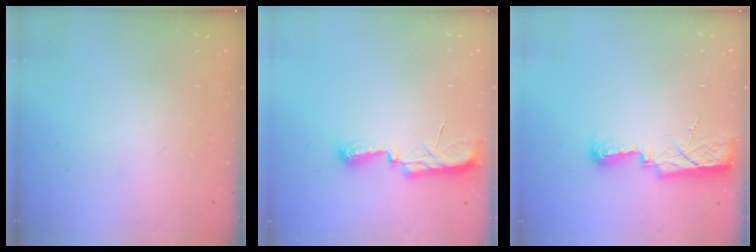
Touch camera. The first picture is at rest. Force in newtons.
{"total": 9.8, "press": 8.5, "slide": 4.8}
{"total": 7.8, "press": 7.7, "slide": 1.2}